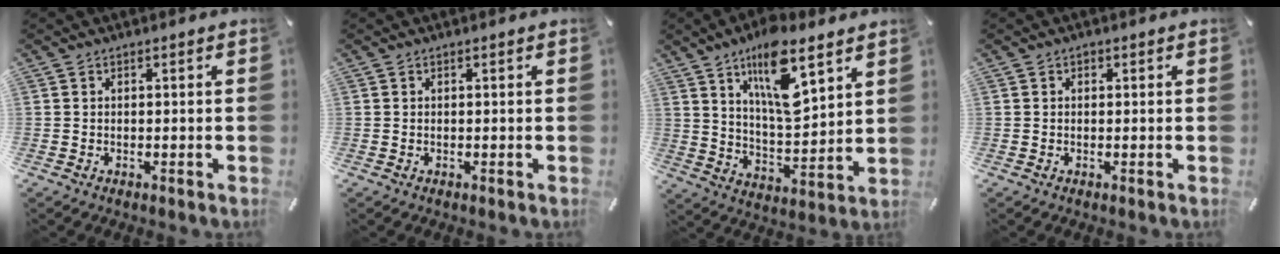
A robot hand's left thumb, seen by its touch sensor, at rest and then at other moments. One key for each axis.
{"total": 0.0}
{"total": 15.5, "fx": 9.4, "fy": 5.9, "fz": 10.8, "tx": -0.180, "ty": -0.039, "tz": 0.160}
{"total": 0.6, "fx": 0.2, "fy": 0.5, "fz": 0.2, "tx": -0.005, "ty": 0.005, "tz": 0.002}